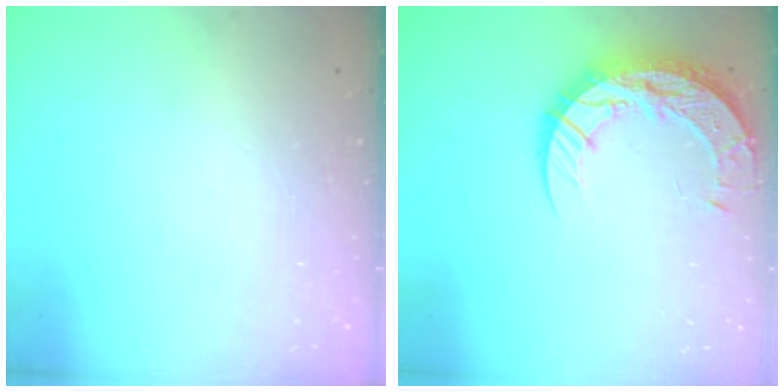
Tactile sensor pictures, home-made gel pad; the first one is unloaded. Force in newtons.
{"total": 13.5, "press": 13.5, "slide": 1.0}